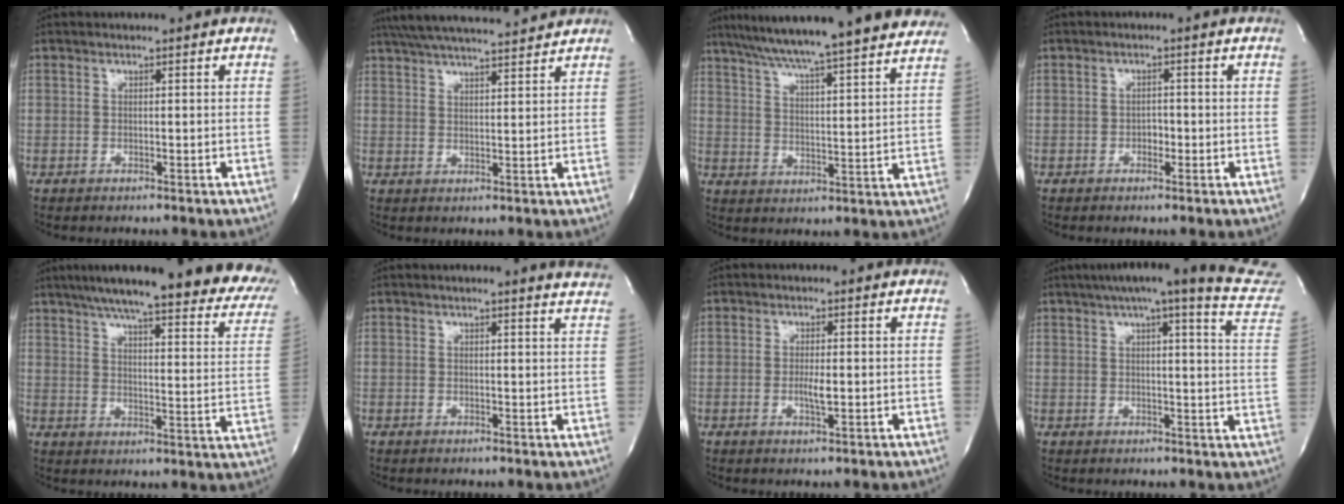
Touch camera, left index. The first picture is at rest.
{"total": 14.4, "force": [13.1, 1.0, 5.9], "torque": [-0.112, 0.027, 0.198]}
{"total": 24.3, "force": [21.3, 0.8, 11.7], "torque": [-0.191, -0.002, 0.288]}
{"total": 1.5, "force": [-0.6, 1.0, 0.9], "torque": [-0.012, 0.005, -0.010]}
{"total": 29.9, "force": [24.0, 5.3, 17.0], "torque": [-0.205, -0.022, 0.287]}
{"total": 5.4, "force": [5.1, -0.3, 1.8], "torque": [-0.021, -0.014, 0.033]}
{"total": 2.4, "force": [-0.3, 0.4, 2.3], "torque": [-0.047, -0.003, -0.004]}
{"total": 22.5, "force": [19.0, 1.6, 12.0], "torque": [-0.168, -0.019, 0.213]}